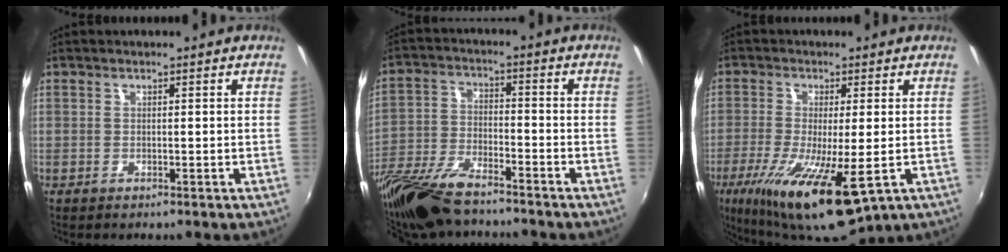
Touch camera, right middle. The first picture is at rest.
{"total": 17.1, "force": [-13.5, 4.7, 9.3], "torque": [-0.208, -0.036, -0.252]}
{"total": 17.4, "force": [-7.8, 4.4, 14.9], "torque": [-0.302, -0.068, -0.125]}